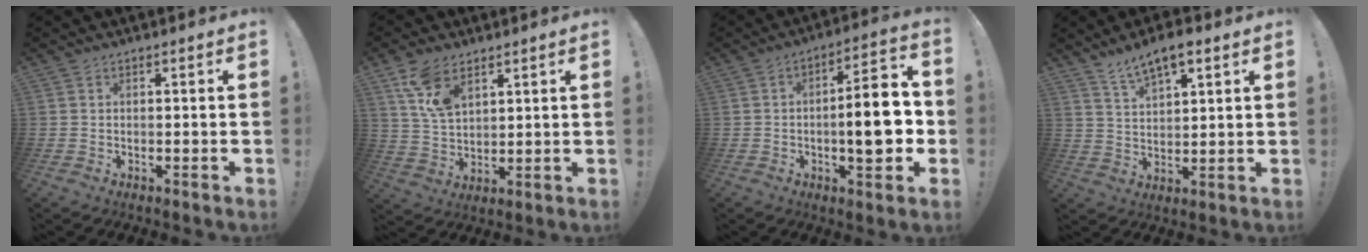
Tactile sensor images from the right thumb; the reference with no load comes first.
{"total": 10.0, "force": [6.1, 5.5, 5.7], "torque": [-0.110, -0.018, 0.120]}
{"total": 13.3, "force": [-1.9, 3.8, 12.6], "torque": [-0.174, 0.006, -0.039]}
{"total": 7.9, "force": [5.8, 2.8, 4.5], "torque": [-0.068, -0.032, 0.102]}